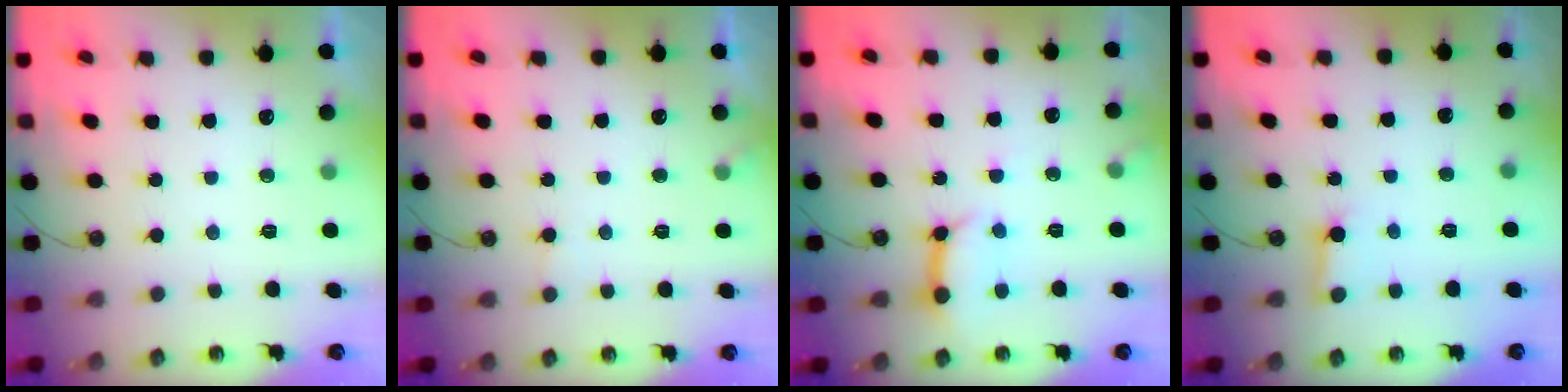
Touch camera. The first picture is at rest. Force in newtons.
{"total": 6.6, "press": 6.5, "slide": 0.4}
{"total": 12.1, "press": 12.1, "slide": 1.1}
{"total": 2.8, "press": 2.8, "slide": 0.3}